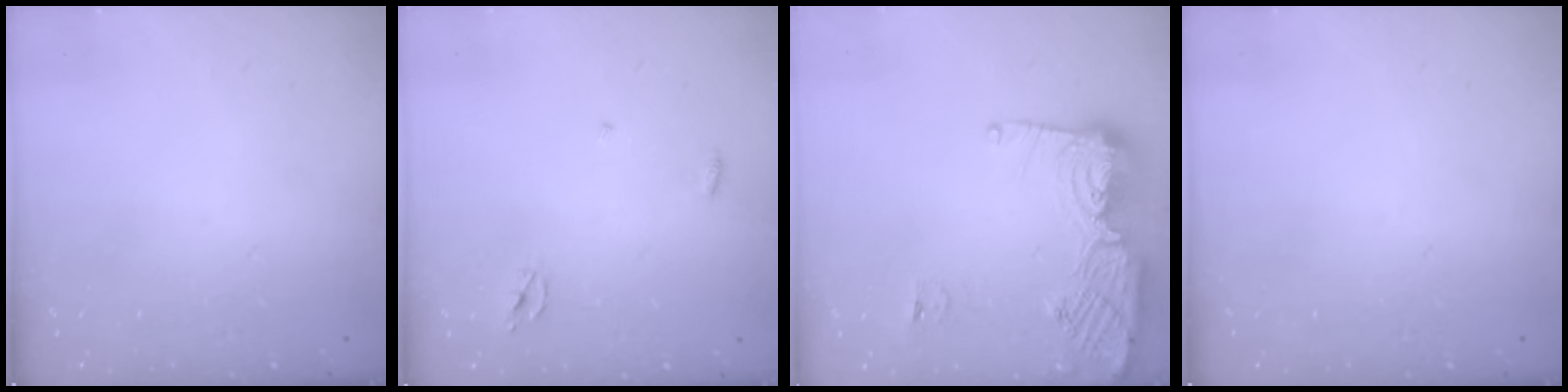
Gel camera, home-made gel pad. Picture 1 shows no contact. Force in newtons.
{"total": 2.3, "press": 2.3, "slide": 0.2}
{"total": 14.0, "press": 13.9, "slide": 1.4}
{"total": 0.0}